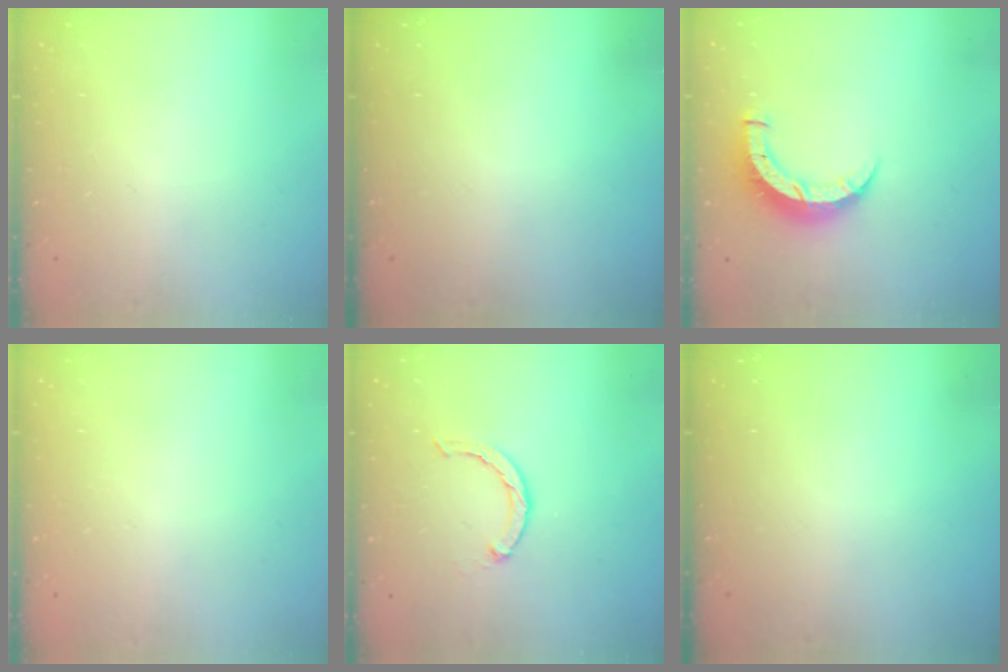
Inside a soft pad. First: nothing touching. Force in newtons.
{"total": 0.0}
{"total": 7.9, "press": 7.8, "slide": 0.8}
{"total": 2.6, "press": 2.6, "slide": 0.2}
{"total": 3.1, "press": 3.0, "slide": 0.5}
{"total": 0.0}